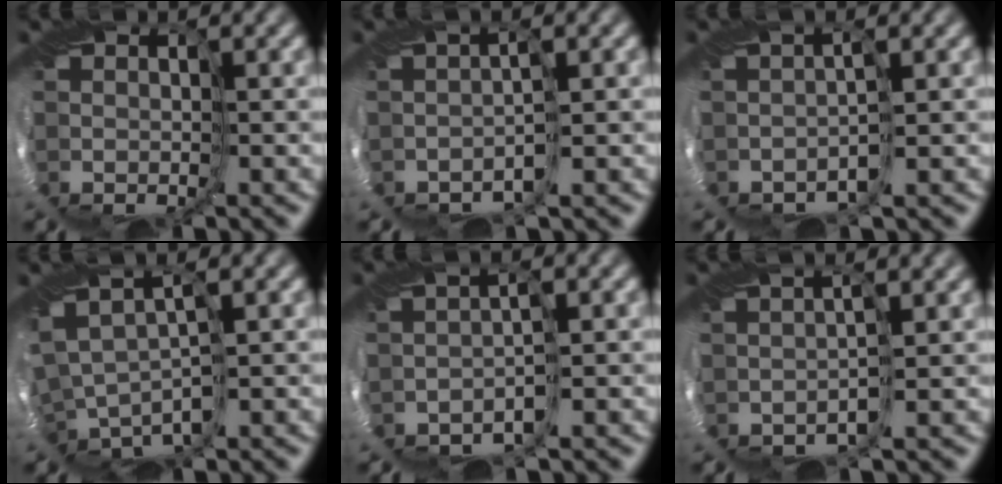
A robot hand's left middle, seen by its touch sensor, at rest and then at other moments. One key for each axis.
{"total": 1.3, "fx": -1.1, "fy": -0.6, "fz": -0.3, "tx": -0.005, "ty": -0.001, "tz": -0.020}
{"total": 1.0, "fx": -0.9, "fy": -0.4, "fz": -0.1, "tx": -0.012, "ty": 0.000, "tz": -0.015}
{"total": 3.1, "fx": -0.3, "fy": 1.9, "fz": 2.4, "tx": -0.075, "ty": 0.000, "tz": 0.016}
{"total": 1.5, "fx": -1.1, "fy": -0.8, "fz": -0.7, "tx": 0.007, "ty": 0.002, "tz": -0.022}
{"total": 0.6, "fx": 0.1, "fy": -0.6, "fz": 0.3, "tx": -0.014, "ty": 0.009, "tz": 0.007}